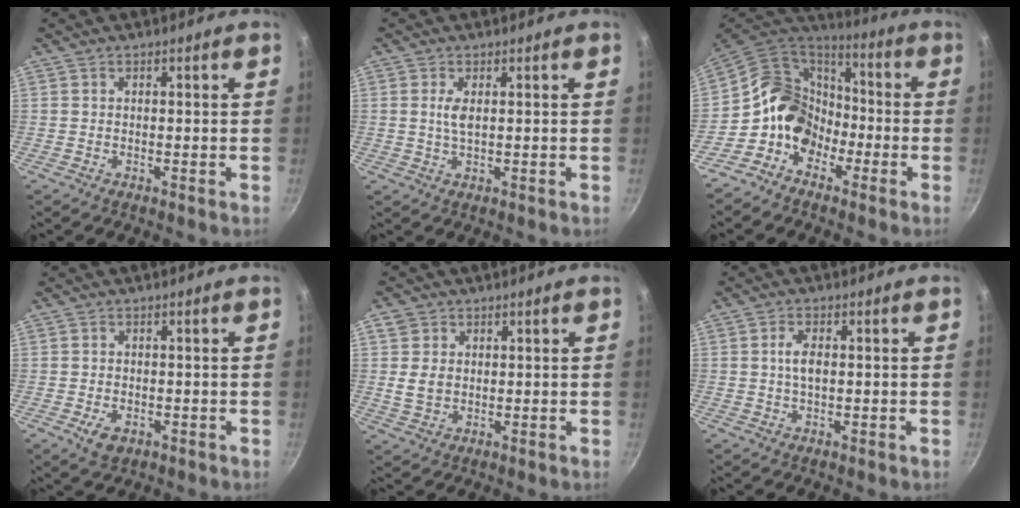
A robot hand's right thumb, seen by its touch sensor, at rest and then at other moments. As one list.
[{"total": 2.6, "force": [0.5, 1.0, 2.3], "torque": [-0.048, -0.001, 0.012]}, {"total": 14.9, "force": [-5.1, 12.1, 7.0], "torque": [-0.083, 0.068, -0.109]}, {"total": 3.9, "force": [-1.4, 2.6, 2.5], "torque": [-0.041, 0.004, -0.018]}, {"total": 4.7, "force": [0.7, 3.9, 2.5], "torque": [-0.033, -0.004, 0.012]}, {"total": 3.6, "force": [0.2, 2.0, 3.0], "torque": [-0.051, 0.008, 0.001]}]